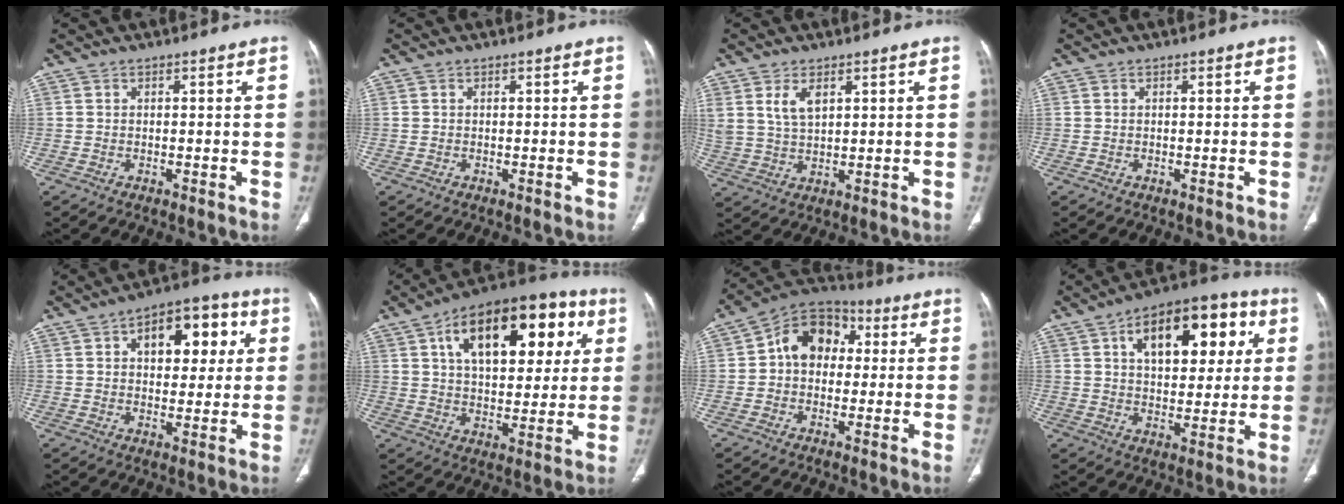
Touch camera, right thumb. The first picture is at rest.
{"total": 0.0}
{"total": 5.5, "force": [2.7, 2.9, 3.9], "torque": [-0.072, -0.012, 0.061]}
{"total": 0.0}
{"total": 14.1, "force": [4.6, 8.0, 10.7], "torque": [-0.102, 0.011, 0.063]}
{"total": 24.1, "force": [8.7, 12.7, 18.6], "torque": [-0.240, 0.012, 0.130]}
{"total": 11.7, "force": [1.6, 8.9, 7.4], "torque": [-0.085, 0.028, 0.011]}
{"total": 19.9, "force": [6.9, 10.8, 15.3], "torque": [-0.170, 0.008, 0.098]}